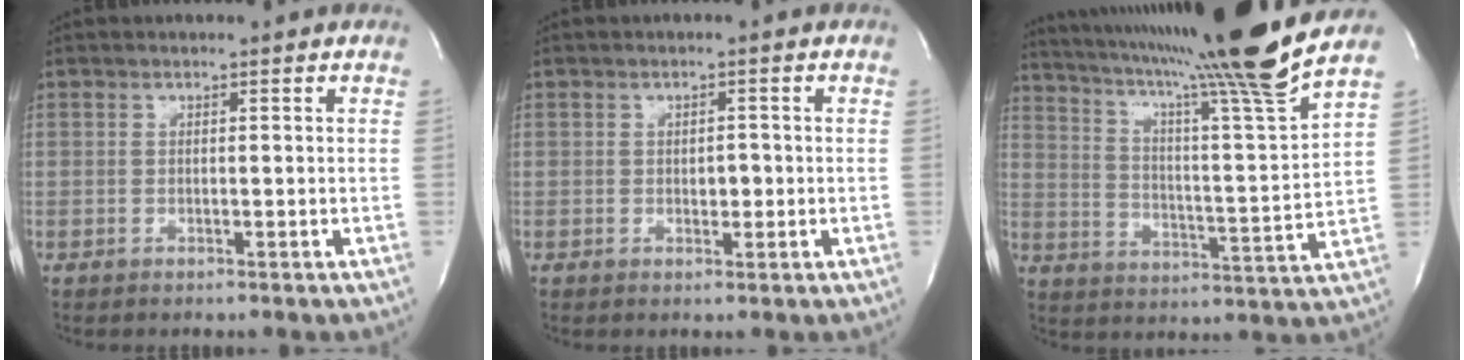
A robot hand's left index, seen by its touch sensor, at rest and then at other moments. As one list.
[{"total": 1.6, "force": [-0.2, 1.0, 1.3], "torque": [-0.017, 0.002, 0.000]}, {"total": 21.9, "force": [18.2, -3.0, 11.8], "torque": [-0.202, -0.050, 0.267]}]